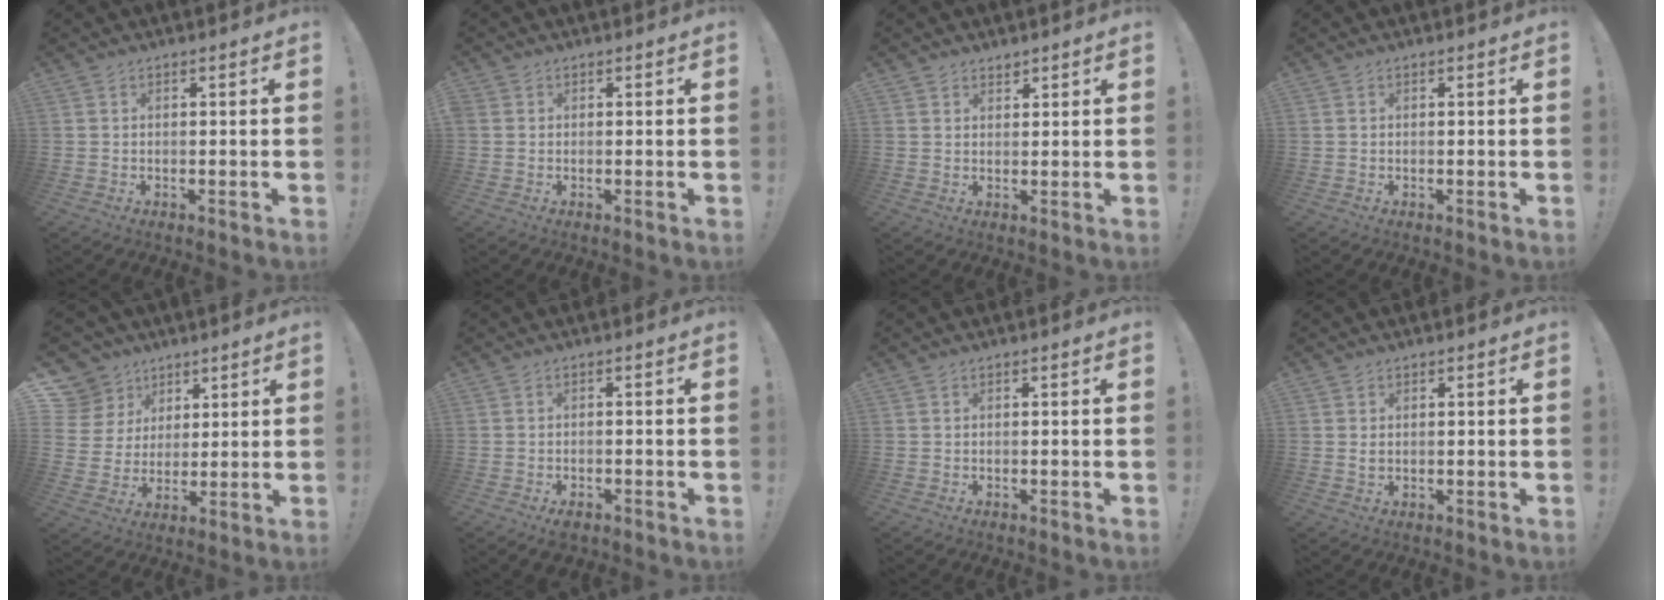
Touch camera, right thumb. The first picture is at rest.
{"total": 0.9, "force": [0.3, 0.8, 0.2], "torque": [-0.006, 0.002, 0.006]}
{"total": 1.6, "force": [1.3, 0.9, 0.3], "torque": [0.002, -0.008, 0.023]}
{"total": 0.0}
{"total": 9.5, "force": [4.7, 8.0, 1.9], "torque": [-0.030, -0.037, 0.098]}
{"total": 2.1, "force": [-1.6, 0.8, 1.2], "torque": [-0.015, 0.005, -0.026]}
{"total": 0.0}
{"total": 1.3, "force": [0.5, 0.7, 0.9], "torque": [-0.013, 0.000, 0.008]}